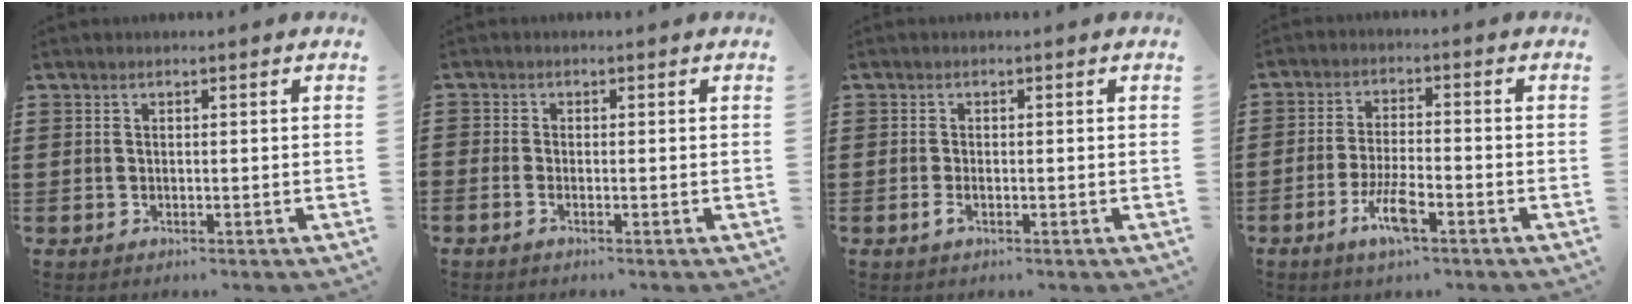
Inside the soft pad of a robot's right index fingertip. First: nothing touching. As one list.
[{"total": 0.8, "force": [-0.7, 0.1, 0.4], "torque": [-0.009, -0.004, -0.012]}, {"total": 1.4, "force": [-0.7, 0.3, 1.2], "torque": [-0.038, -0.010, -0.017]}, {"total": 6.1, "force": [-3.2, 1.4, 5.0], "torque": [-0.112, -0.009, -0.063]}]